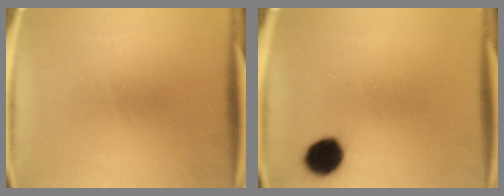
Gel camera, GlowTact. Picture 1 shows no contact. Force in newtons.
{"total": 8.0}